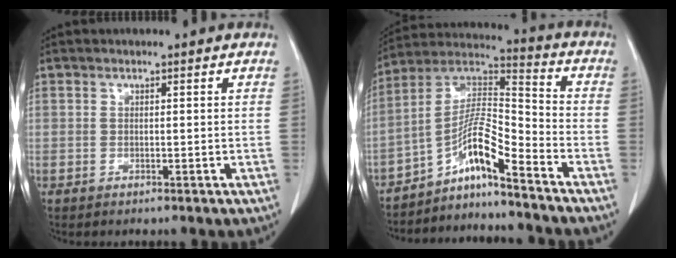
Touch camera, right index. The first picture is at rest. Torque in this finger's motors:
{"motor_torque": [0.91, -0.71, 0.40, 0.12]}